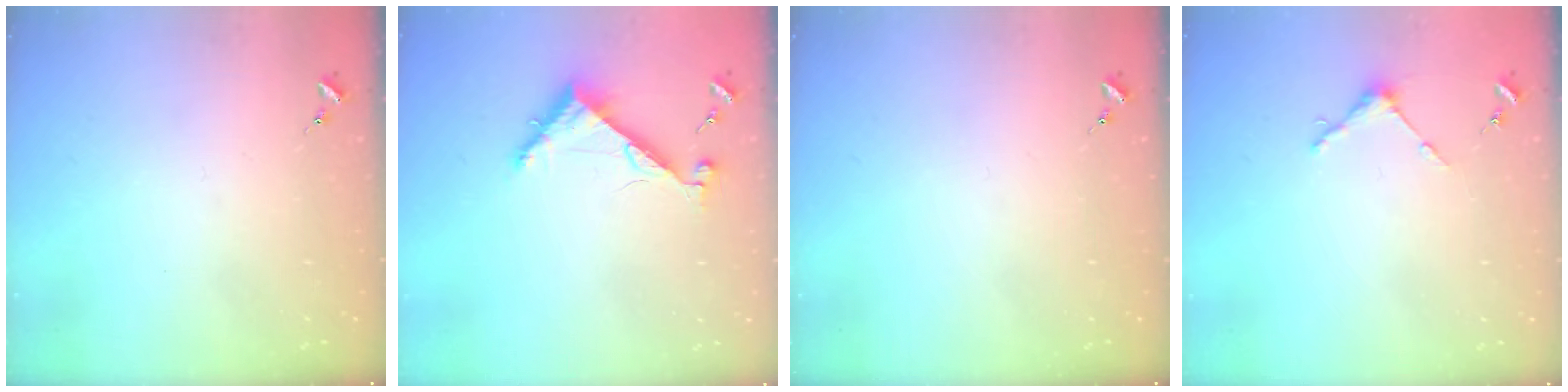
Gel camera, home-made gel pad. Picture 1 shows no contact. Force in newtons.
{"total": 6.9, "press": 6.9, "slide": 0.6}
{"total": 0.0}
{"total": 4.0, "press": 4.0, "slide": 0.4}